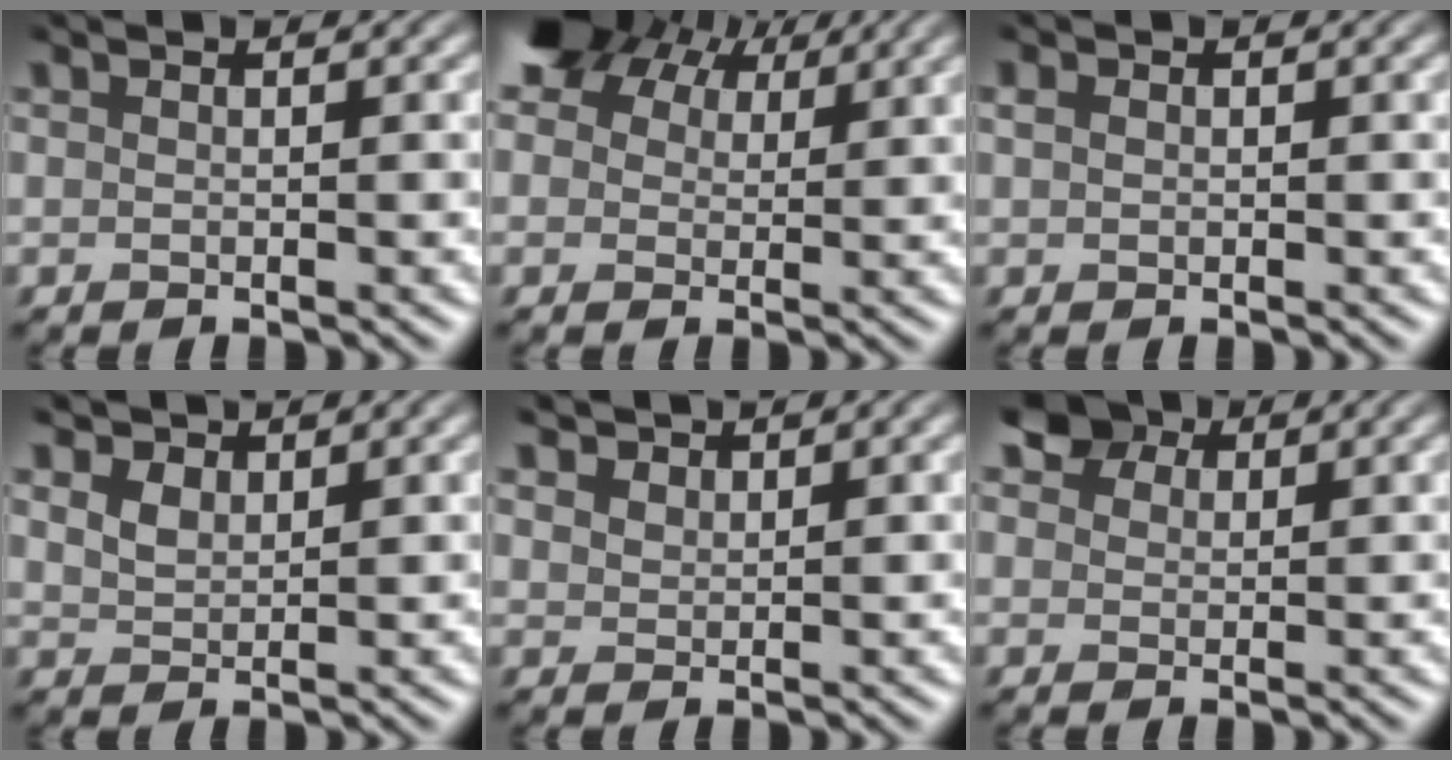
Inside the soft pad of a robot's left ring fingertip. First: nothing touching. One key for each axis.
{"total": 8.2, "fx": 4.8, "fy": 4.9, "fz": 4.4, "tx": -0.099, "ty": 0.014, "tz": 0.072}
{"total": 0.6, "fx": -0.1, "fy": 0.6, "fz": 0.2, "tx": -0.005, "ty": 0.000, "tz": -0.004}
{"total": 2.3, "fx": 1.5, "fy": 1.3, "fz": 1.0, "tx": -0.033, "ty": -0.010, "tz": 0.030}
{"total": 2.1, "fx": 1.7, "fy": 1.1, "fz": 0.6, "tx": -0.023, "ty": -0.011, "tz": 0.037}
{"total": 4.2, "fx": 2.7, "fy": 2.7, "fz": 1.8, "tx": -0.045, "ty": -0.010, "tz": 0.049}